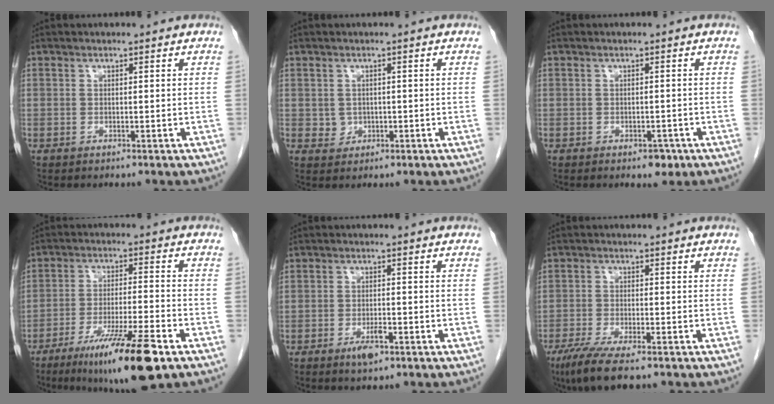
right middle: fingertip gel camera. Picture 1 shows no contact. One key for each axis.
{"total": 1.6, "fx": 0.0, "fy": 1.5, "fz": 0.6, "tx": -0.014, "ty": -0.001, "tz": 0.006}
{"total": 2.0, "fx": -1.2, "fy": 1.1, "fz": 1.2, "tx": -0.016, "ty": 0.000, "tz": -0.008}
{"total": 13.9, "fx": -8.3, "fy": 0.5, "fz": 11.2, "tx": -0.191, "ty": -0.036, "tz": -0.136}
{"total": 3.0, "fx": -1.7, "fy": 0.8, "fz": 2.3, "tx": -0.040, "ty": 0.000, "tz": -0.028}
{"total": 8.3, "fx": -5.9, "fy": 1.3, "fz": 5.6, "tx": -0.101, "ty": -0.023, "tz": -0.095}